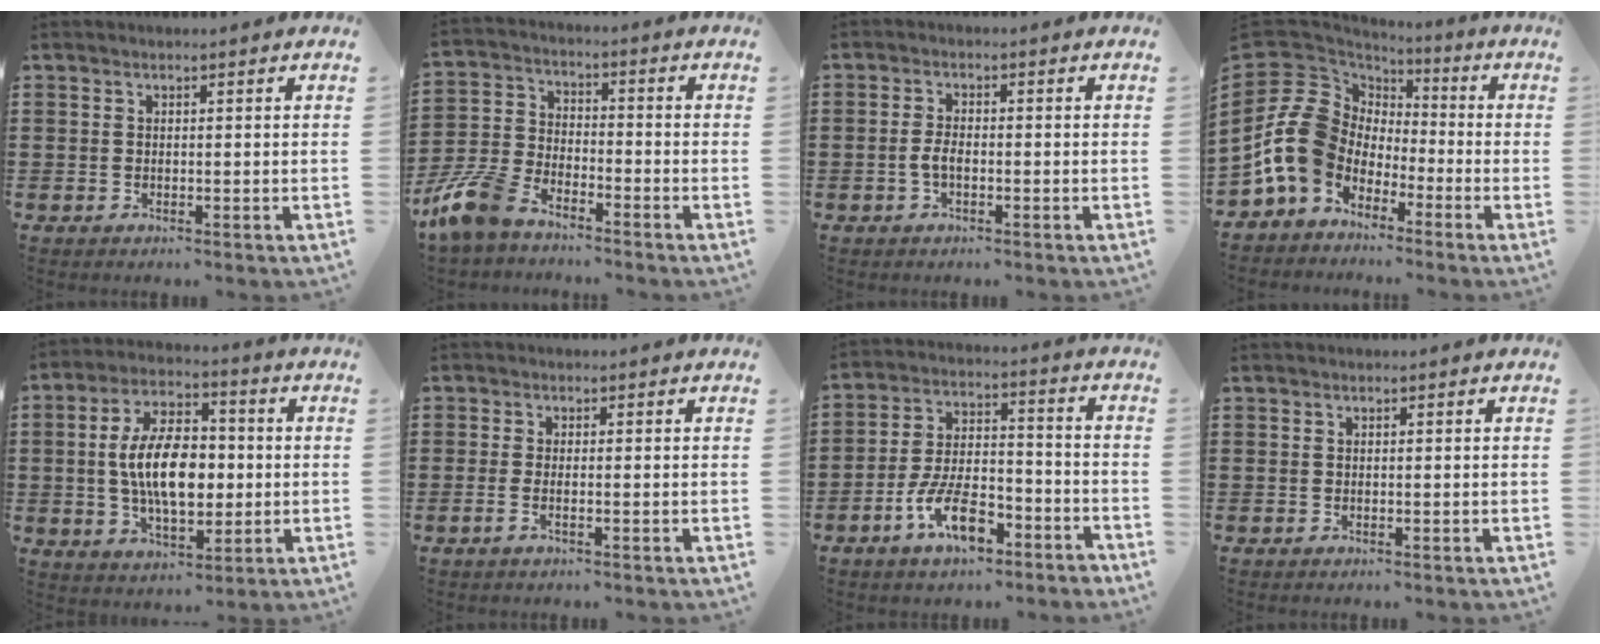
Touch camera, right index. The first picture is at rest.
{"total": 7.3, "force": [-6.2, 2.2, 3.1], "torque": [-0.102, 0.001, -0.130]}
{"total": 2.5, "force": [-0.8, 0.8, 2.2], "torque": [-0.057, -0.007, -0.019]}
{"total": 12.7, "force": [-3.1, 10.3, 6.7], "torque": [-0.204, 0.007, -0.065]}
{"total": 11.2, "force": [-0.1, 5.8, 9.5], "torque": [-0.181, 0.003, -0.005]}
{"total": 1.4, "force": [-0.6, 0.1, 1.2], "torque": [-0.021, -0.003, -0.011]}
{"total": 10.9, "force": [-5.9, 4.6, 7.9], "torque": [-0.161, 0.011, -0.108]}
{"total": 0.0}